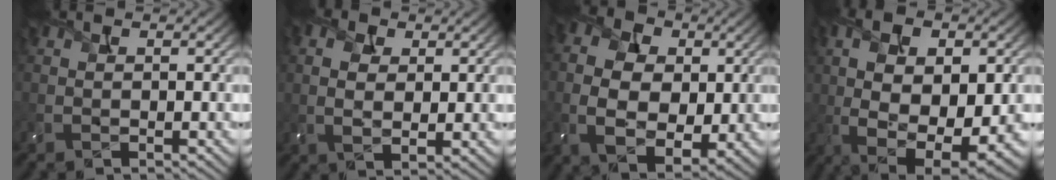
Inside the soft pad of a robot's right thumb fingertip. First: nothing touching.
{"total": 4.7, "force": [1.4, 2.6, 3.6], "torque": [-0.081, -0.001, 0.023]}
{"total": 10.6, "force": [0.6, 7.5, 7.5], "torque": [-0.186, -0.002, 0.018]}
{"total": 14.4, "force": [-1.1, 7.4, 12.3], "torque": [-0.208, -0.014, -0.003]}